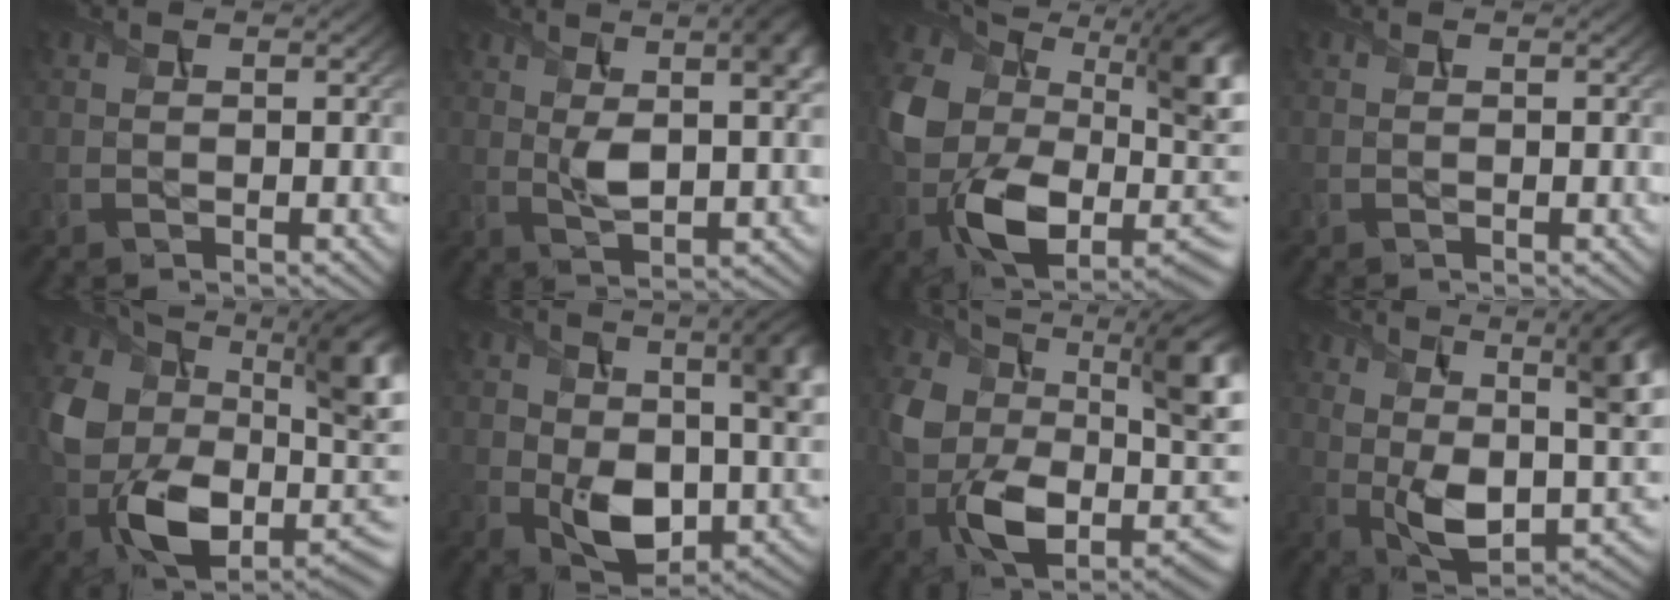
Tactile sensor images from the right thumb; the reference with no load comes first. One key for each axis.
{"total": 8.3, "fx": 2.2, "fy": 3.5, "fz": 7.2, "tx": -0.129, "ty": -0.001, "tz": 0.039}
{"total": 15.6, "fx": -0.1, "fy": 10.2, "fz": 11.9, "tx": -0.228, "ty": -0.038, "tz": 0.000}
{"total": 0.0}
{"total": 14.5, "fx": 0.0, "fy": 9.2, "fz": 11.1, "tx": -0.210, "ty": -0.038, "tz": 0.007}
{"total": 11.4, "fx": 0.3, "fy": 7.1, "fz": 8.9, "tx": -0.151, "ty": -0.033, "tz": 0.022}
{"total": 14.0, "fx": 0.3, "fy": 8.1, "fz": 11.4, "tx": -0.201, "ty": -0.033, "tz": 0.001}
{"total": 15.3, "fx": 3.7, "fy": 8.1, "fz": 12.4, "tx": -0.205, "ty": -0.008, "tz": 0.067}